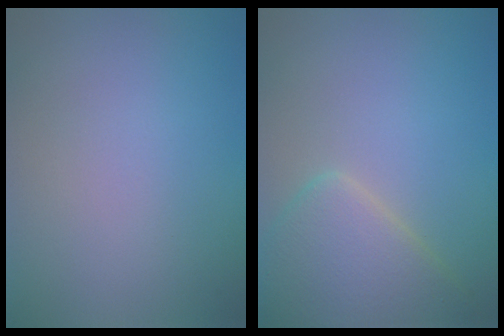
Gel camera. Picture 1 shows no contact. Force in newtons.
{"total": 4.7, "press": 4.7, "slide": 0.1}